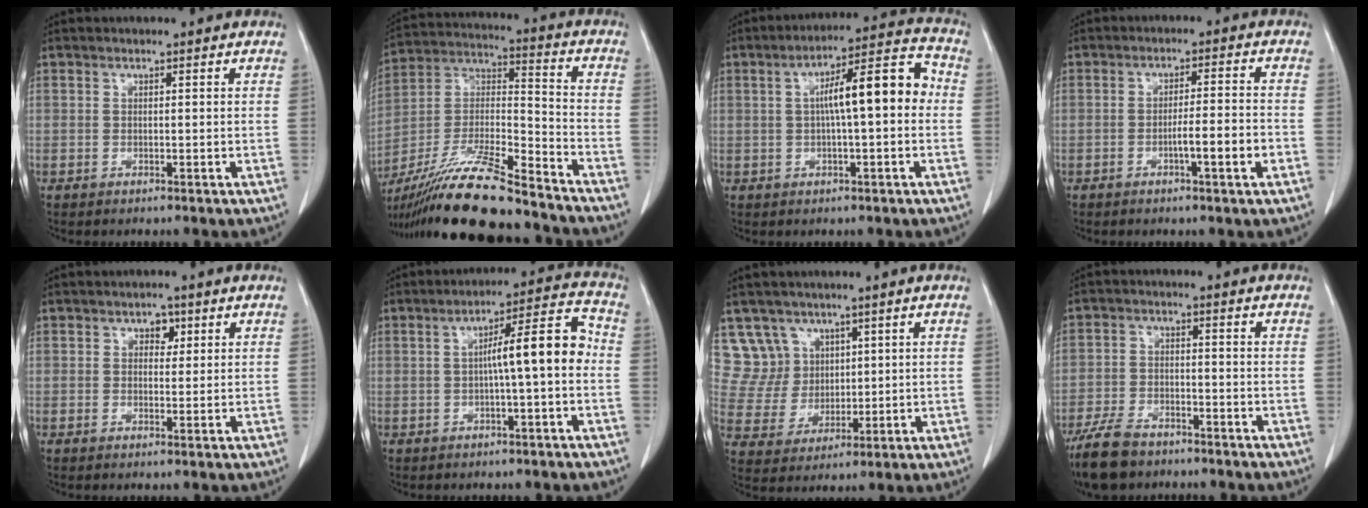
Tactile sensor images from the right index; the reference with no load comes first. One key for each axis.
{"total": 21.3, "fx": -17.7, "fy": 2.2, "fz": 11.6, "tx": -0.243, "ty": -0.019, "tz": -0.318}
{"total": 10.7, "fx": 0.4, "fy": 2.0, "fz": 10.5, "tx": -0.163, "ty": 0.037, "tz": 0.005}
{"total": 5.6, "fx": -2.0, "fy": 0.1, "fz": 5.2, "tx": -0.079, "ty": 0.002, "tz": -0.031}
{"total": 2.2, "fx": 0.9, "fy": 1.5, "fz": 1.2, "tx": -0.013, "ty": 0.003, "tz": 0.012}
{"total": 8.8, "fx": -0.7, "fy": 0.7, "fz": 8.7, "tx": -0.126, "ty": 0.029, "tz": -0.013}
{"total": 7.7, "fx": 4.5, "fy": 6.2, "fz": -0.1, "tx": -0.002, "ty": 0.020, "tz": 0.102}
{"total": 7.9, "fx": -6.3, "fy": 3.4, "fz": 3.4, "tx": -0.073, "ty": -0.012, "tz": -0.115}